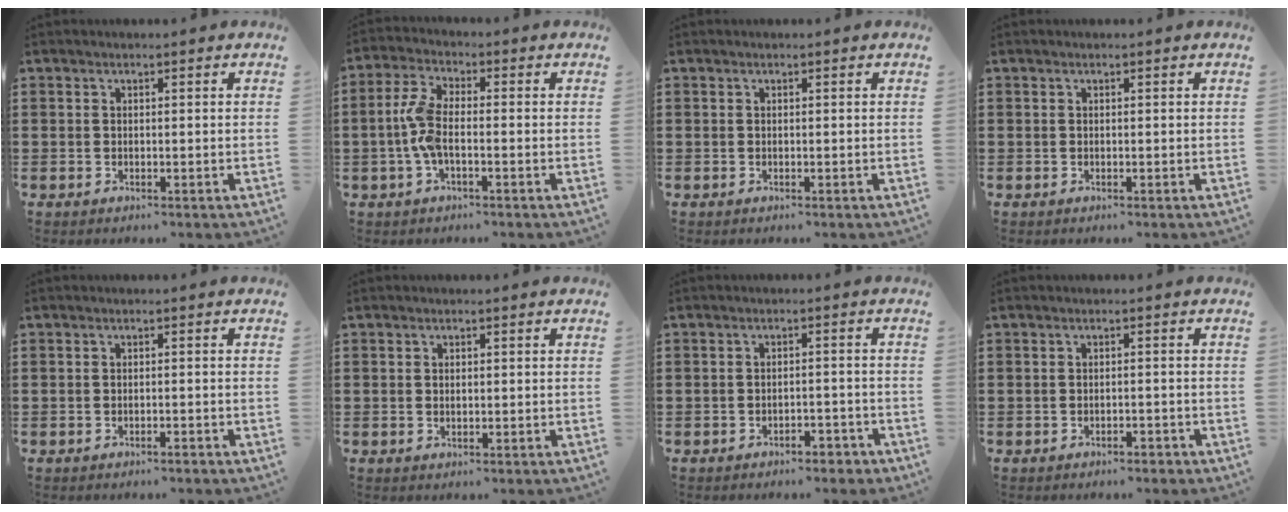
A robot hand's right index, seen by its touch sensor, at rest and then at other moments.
{"total": 5.8, "force": [-0.9, 2.4, 5.2], "torque": [-0.137, -0.007, -0.027]}
{"total": 0.0}
{"total": 0.0}
{"total": 0.8, "force": [-0.6, 0.0, 0.4], "torque": [-0.011, -0.002, -0.013]}
{"total": 0.8, "force": [0.1, 0.4, 0.7], "torque": [-0.015, 0.003, 0.001]}
{"total": 2.2, "force": [-2.1, 0.5, 0.6], "torque": [-0.017, 0.003, -0.043]}
{"total": 1.2, "force": [-1.1, 0.3, 0.4], "torque": [-0.012, 0.000, -0.023]}